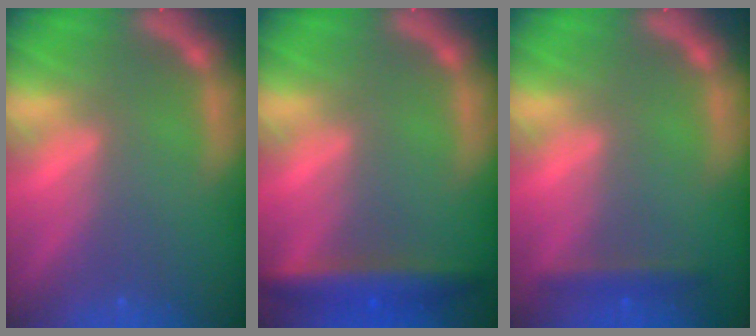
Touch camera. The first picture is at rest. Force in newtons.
{"total": 4.5}
{"total": 1.9}